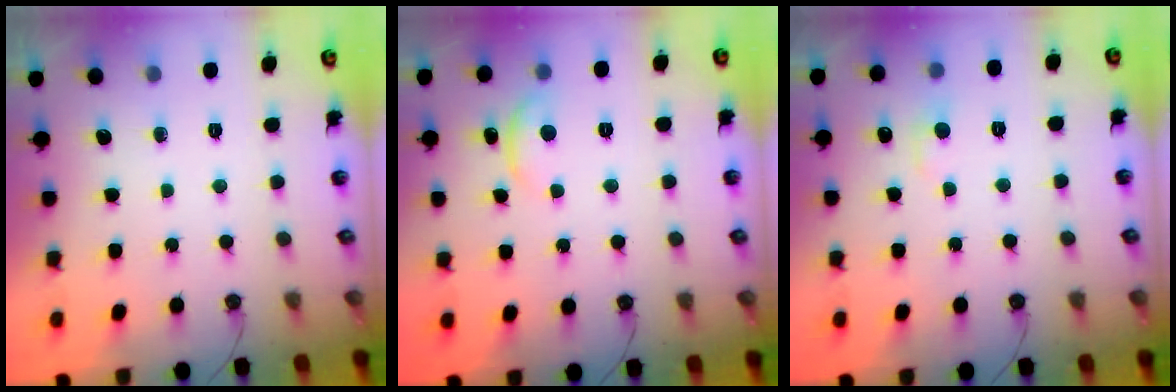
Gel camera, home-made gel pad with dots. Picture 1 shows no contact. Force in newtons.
{"total": 1.7, "press": 1.6, "slide": 0.6}
{"total": 1.2, "press": 1.0, "slide": 0.7}